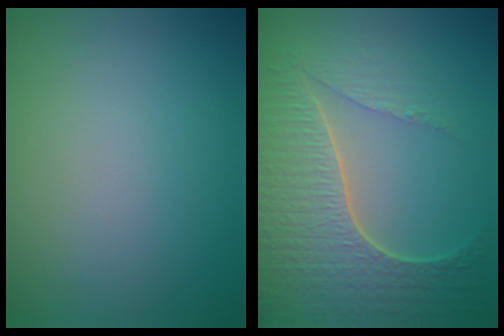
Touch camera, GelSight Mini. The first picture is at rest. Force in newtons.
{"total": 7.7, "press": 5.7, "slide": 5.2}